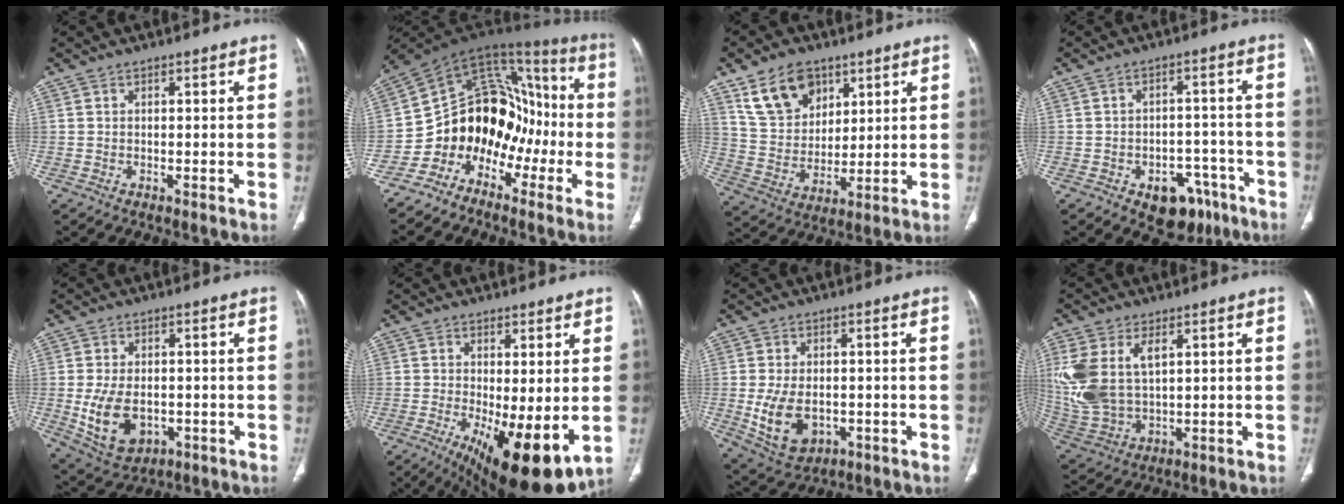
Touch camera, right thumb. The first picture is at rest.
{"total": 16.9, "force": [-6.7, 12.7, 9.0], "torque": [-0.077, 0.123, -0.123]}
{"total": 12.7, "force": [7.2, 8.5, 5.9], "torque": [-0.081, -0.030, 0.143]}
{"total": 10.4, "force": [-6.0, 6.6, 5.2], "torque": [-0.030, 0.046, -0.074]}
{"total": 10.6, "force": [-1.9, 7.0, 7.8], "torque": [-0.135, -0.003, -0.014]}
{"total": 14.2, "force": [-3.2, 4.7, 13.0], "torque": [-0.195, -0.028, -0.032]}
{"total": 10.0, "force": [-1.8, 6.6, 7.3], "torque": [-0.125, -0.004, -0.012]}
{"total": 14.7, "force": [4.1, 8.7, 11.1], "torque": [-0.255, -0.006, 0.096]}